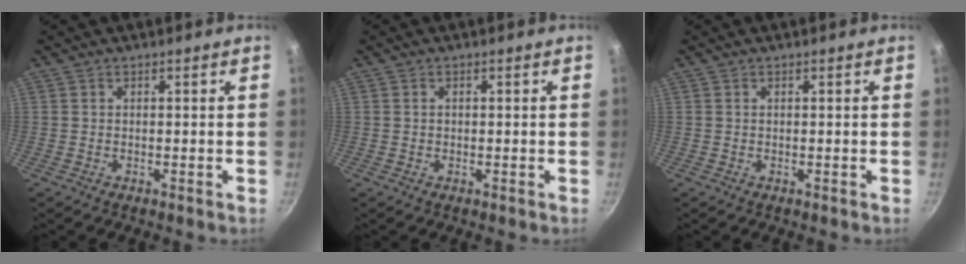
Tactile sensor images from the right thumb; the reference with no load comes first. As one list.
[{"total": 0.6, "force": [0.0, 0.5, 0.3], "torque": [-0.004, 0.004, 0.001]}, {"total": 0.0}]